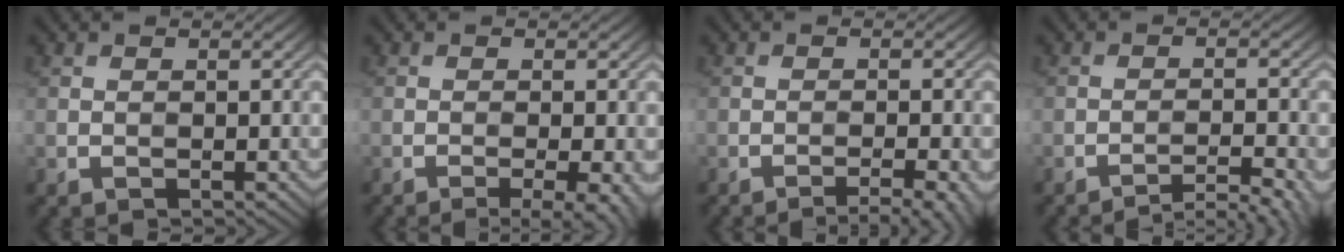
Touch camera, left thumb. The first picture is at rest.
{"total": 4.9, "force": [-2.4, 1.1, 4.2], "torque": [-0.052, -0.002, -0.034]}
{"total": 5.1, "force": [-3.5, 1.0, 3.5], "torque": [-0.048, 0.009, -0.053]}
{"total": 5.9, "force": [-4.8, 1.0, 3.3], "torque": [-0.051, 0.012, -0.068]}